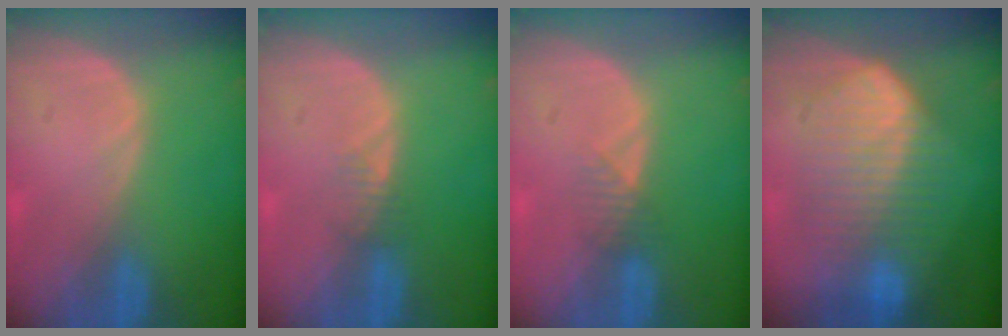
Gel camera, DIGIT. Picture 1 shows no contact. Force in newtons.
{"total": 1.5, "press": 1.5, "slide": 0.2}
{"total": 1.9, "press": 1.6, "slide": 1.0}
{"total": 10.0, "press": 10.0, "slide": 0.6}